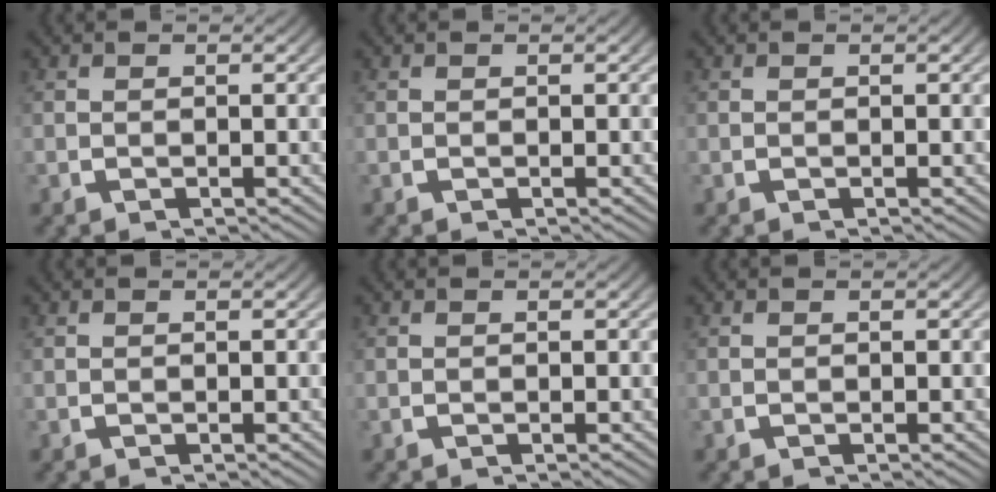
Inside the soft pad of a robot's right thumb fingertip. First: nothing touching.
{"total": 0.0}
{"total": 0.0}
{"total": 0.0}
{"total": 0.0}
{"total": 0.0}